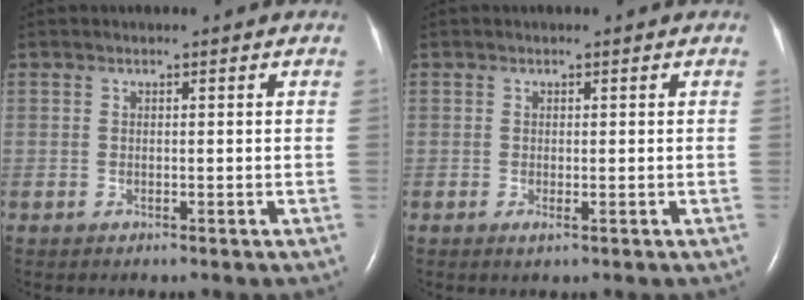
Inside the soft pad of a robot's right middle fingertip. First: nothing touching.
{"total": 0.7, "force": [-0.2, 0.1, 0.7], "torque": [-0.014, -0.004, -0.003]}